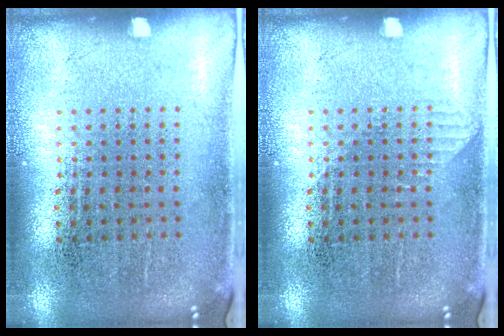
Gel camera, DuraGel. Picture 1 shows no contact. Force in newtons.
{"total": 0.6, "press": 0.5, "slide": 0.2}